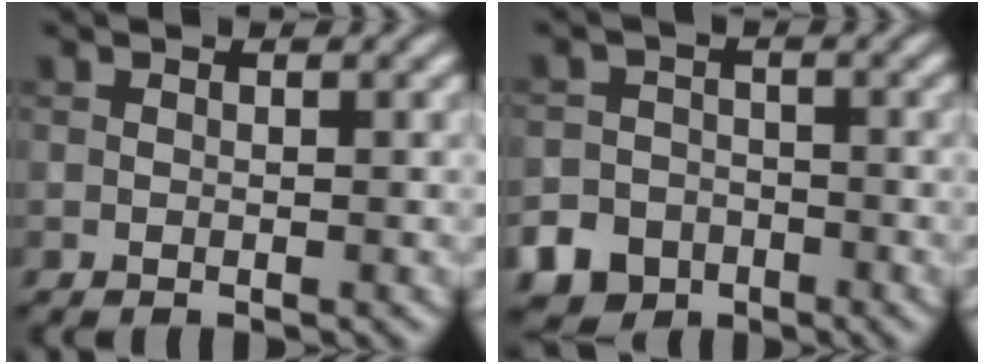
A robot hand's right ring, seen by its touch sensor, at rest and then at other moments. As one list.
[{"total": 8.8, "force": [-5.6, 6.6, 1.5], "torque": [-0.025, -0.032, -0.109]}]